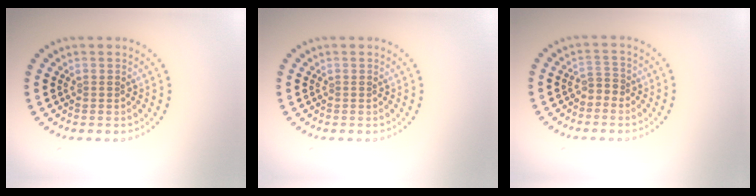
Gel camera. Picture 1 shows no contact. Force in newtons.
{"total": 0.0}
{"total": 1.2, "press": 0.9, "slide": 0.8}